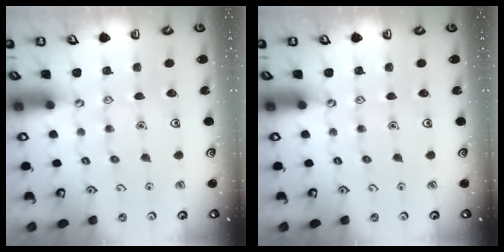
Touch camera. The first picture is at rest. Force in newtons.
{"total": 0.0}